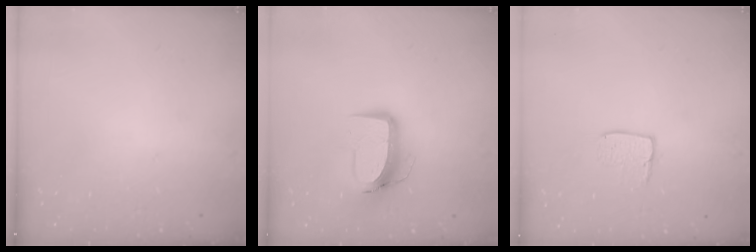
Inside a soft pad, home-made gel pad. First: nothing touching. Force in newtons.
{"total": 10.4, "press": 10.4, "slide": 1.1}
{"total": 6.0, "press": 6.0, "slide": 0.3}